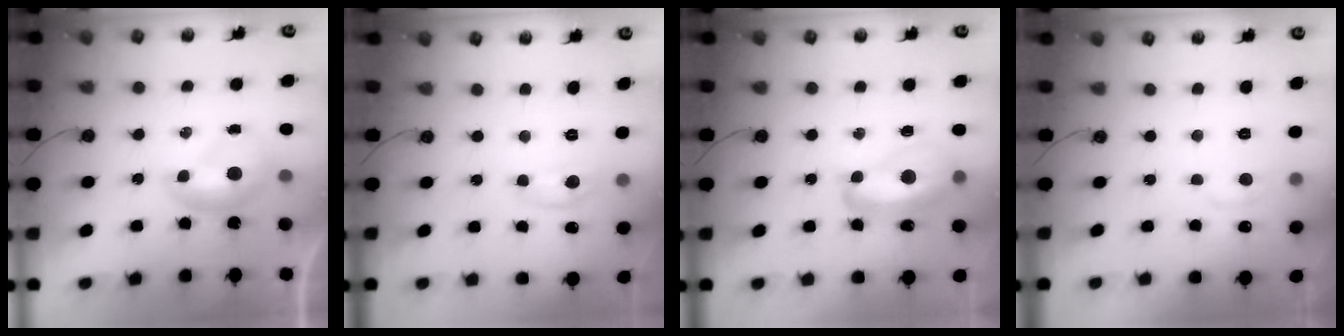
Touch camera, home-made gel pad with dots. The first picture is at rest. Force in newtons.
{"total": 2.6, "press": 2.6, "slide": 0.2}
{"total": 8.7, "press": 8.6, "slide": 1.3}
{"total": 1.0, "press": 0.5, "slide": 0.8}